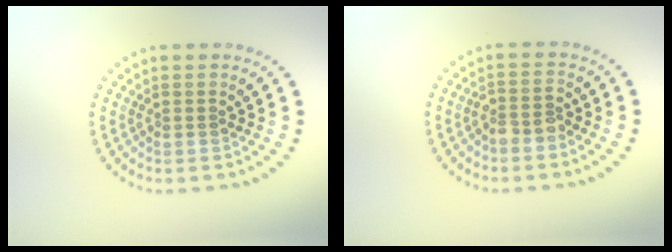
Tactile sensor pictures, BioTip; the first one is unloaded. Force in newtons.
{"total": 1.8, "press": 1.6, "slide": 0.9}